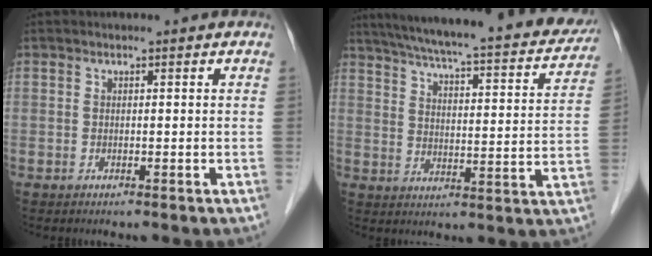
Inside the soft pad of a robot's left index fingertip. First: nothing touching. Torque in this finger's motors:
{"motor_torque": [-0.23, -0.51, 0.55, 0.13]}